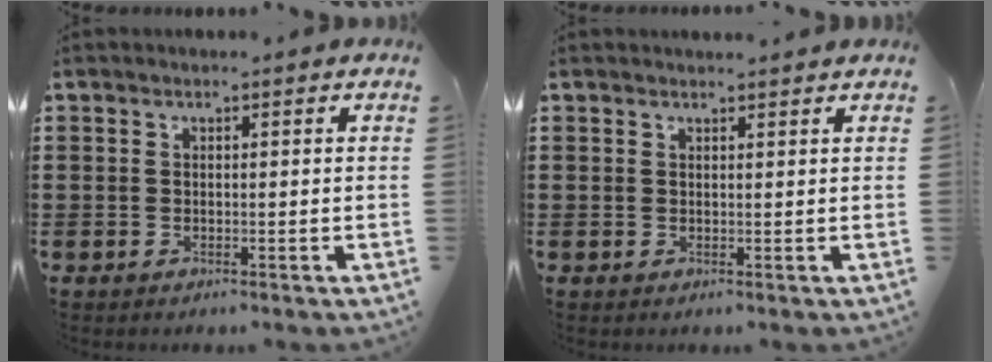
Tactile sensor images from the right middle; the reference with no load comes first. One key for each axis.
{"total": 0.9, "fx": 0.9, "fy": 0.0, "fz": 0.1, "tx": 0.003, "ty": -0.005, "tz": 0.015}